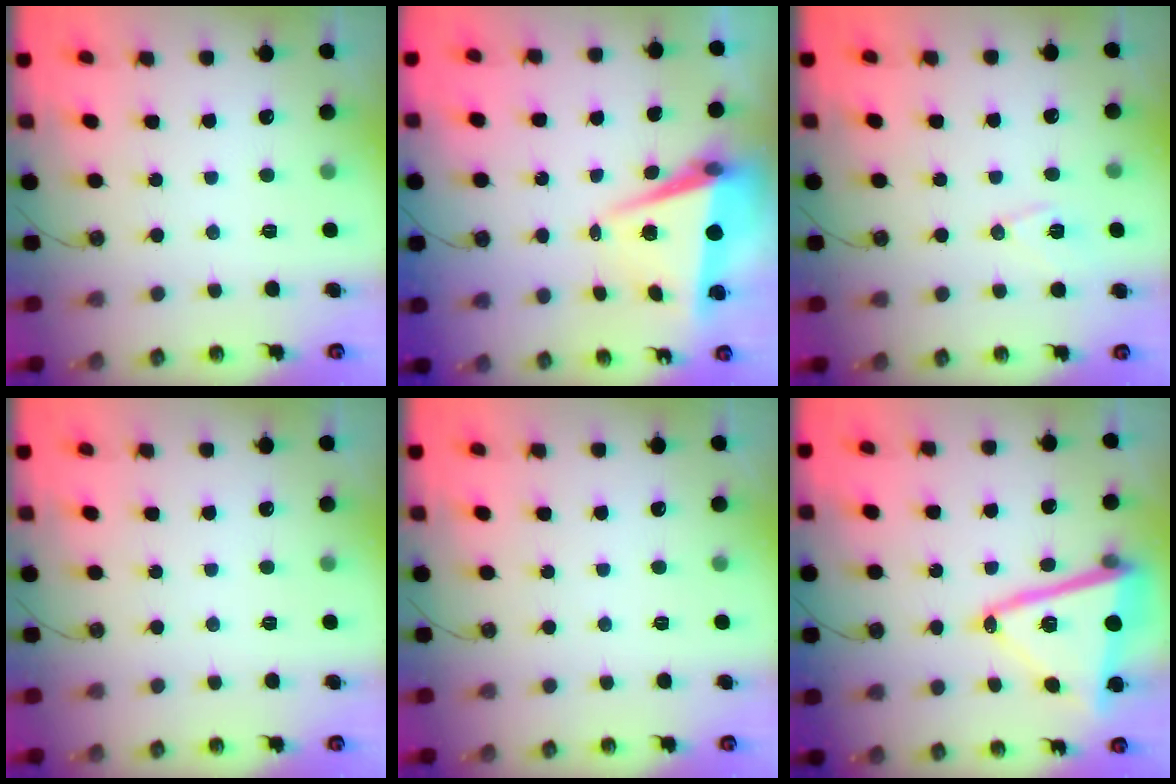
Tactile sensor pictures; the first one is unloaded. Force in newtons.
{"total": 7.1, "press": 6.2, "slide": 3.5}
{"total": 7.4, "press": 6.7, "slide": 3.2}
{"total": 0.0}
{"total": 0.0}
{"total": 17.0, "press": 16.9, "slide": 2.0}